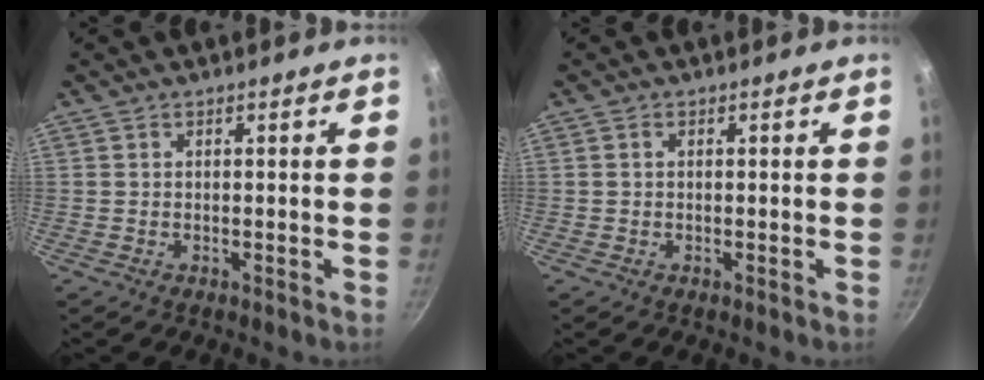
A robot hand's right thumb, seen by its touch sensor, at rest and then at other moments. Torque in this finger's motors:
{"motor_torque": [0.18, -0.46, -0.18, 0.09, 0.05]}